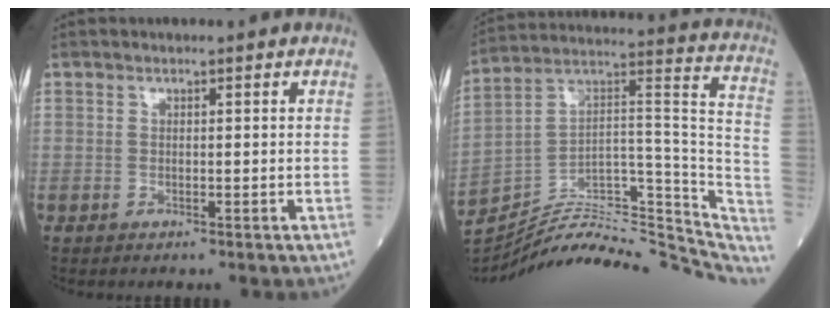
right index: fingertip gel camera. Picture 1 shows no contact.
{"total": 26.9, "force": [-23.6, 7.0, 10.8], "torque": [-0.126, 0.043, -0.341]}